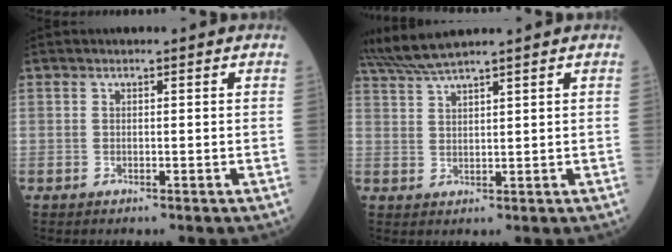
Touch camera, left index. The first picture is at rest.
{"total": 5.7, "force": [5.1, -1.1, 2.4], "torque": [-0.059, 0.017, 0.105]}